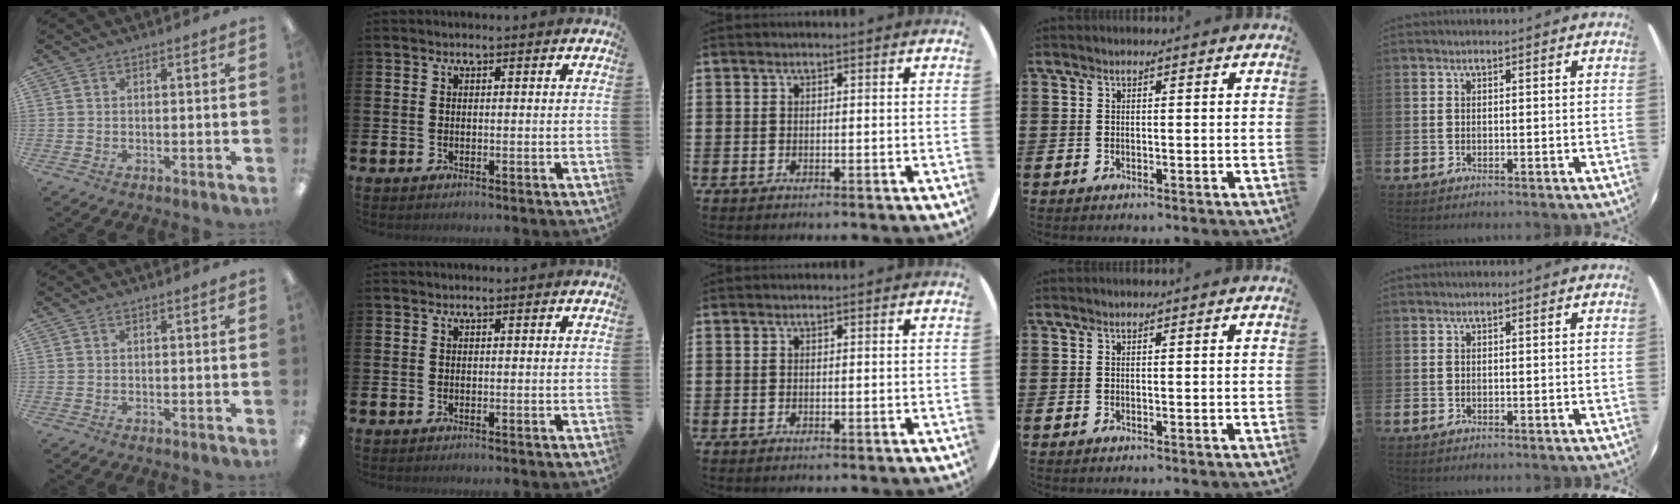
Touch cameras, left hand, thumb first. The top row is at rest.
{}